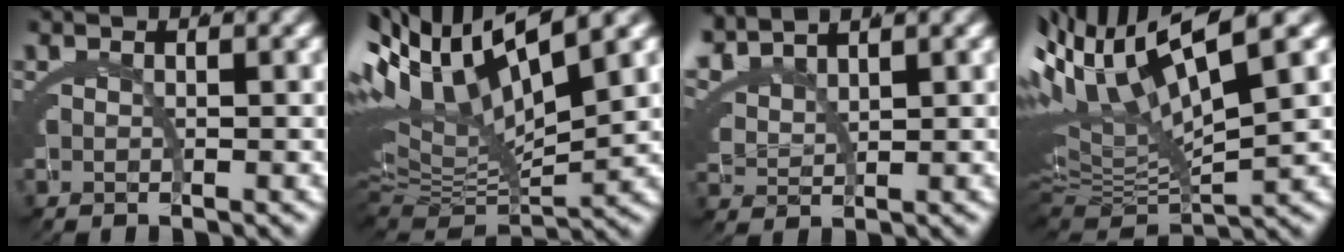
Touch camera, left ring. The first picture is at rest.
{"total": 13.6, "force": [4.3, 7.9, 10.2], "torque": [-0.200, 0.009, 0.065]}
{"total": 4.2, "force": [3.4, 1.6, 1.9], "torque": [-0.061, 0.002, 0.069]}
{"total": 11.6, "force": [3.3, 6.6, 9.0], "torque": [-0.182, 0.010, 0.047]}